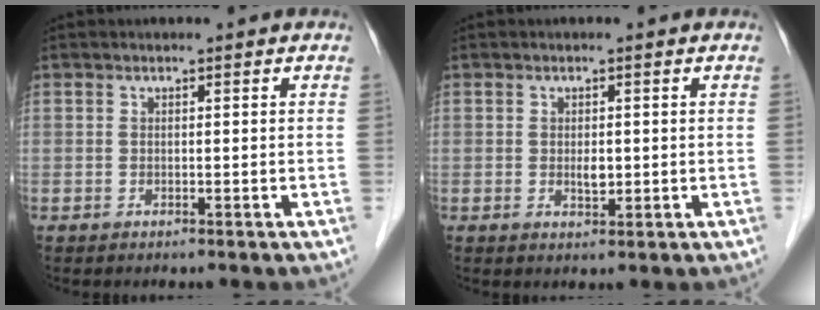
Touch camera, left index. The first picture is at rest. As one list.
[{"total": 1.6, "force": [-0.2, 0.8, 1.4], "torque": [-0.024, -0.006, -0.001]}]